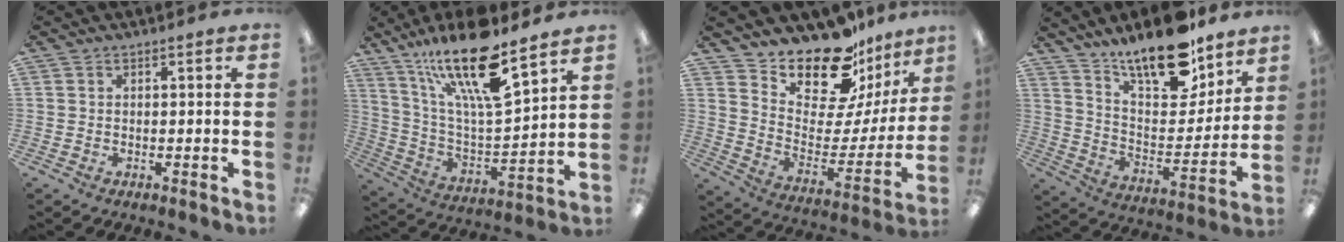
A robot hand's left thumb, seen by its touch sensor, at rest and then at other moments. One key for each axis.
{"total": 21.3, "fx": 14.7, "fy": 5.7, "fz": 14.3, "tx": -0.259, "ty": -0.089, "tz": 0.244}
{"total": 19.2, "fx": 16.3, "fy": 6.9, "fz": 7.3, "tx": -0.121, "ty": -0.134, "tz": 0.284}
{"total": 18.4, "fx": 15.2, "fy": 6.0, "fz": 8.5, "tx": -0.143, "ty": -0.109, "tz": 0.262}